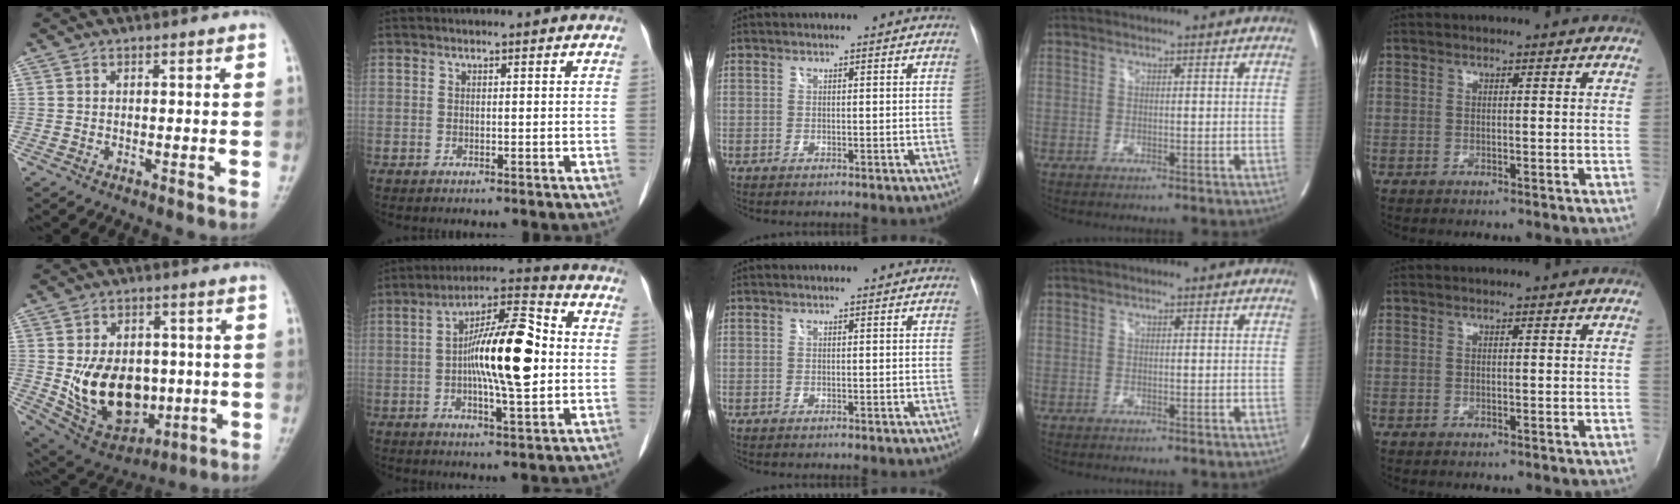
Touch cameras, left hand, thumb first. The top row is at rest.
{"thumb": {"total": 16.7, "force": [-1.3, 11.8, 11.7], "torque": [-0.149, -0.006, 0.009]}, "index": {"total": 14.7, "force": [0.0, 3.5, 14.3], "torque": [-0.247, 0.022, -0.007]}}